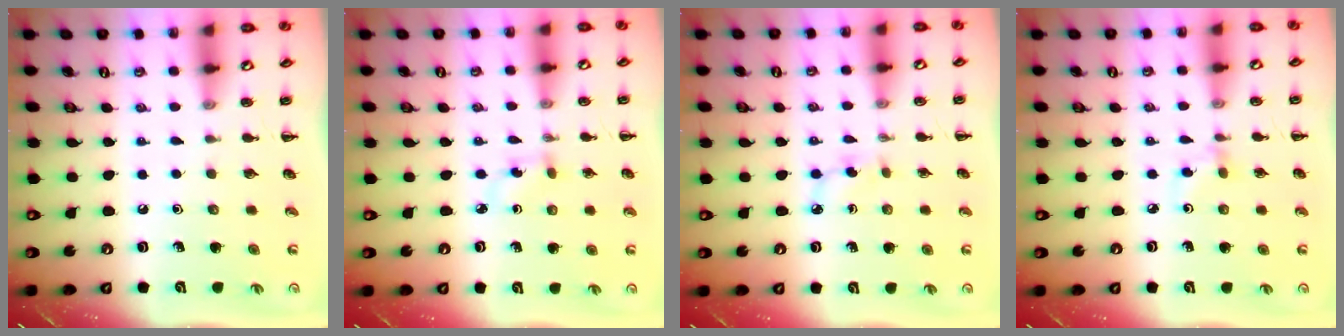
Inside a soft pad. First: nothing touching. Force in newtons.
{"total": 2.9, "press": 2.7, "slide": 1.1}
{"total": 4.1, "press": 3.9, "slide": 1.2}
{"total": 2.5, "press": 2.4, "slide": 0.9}